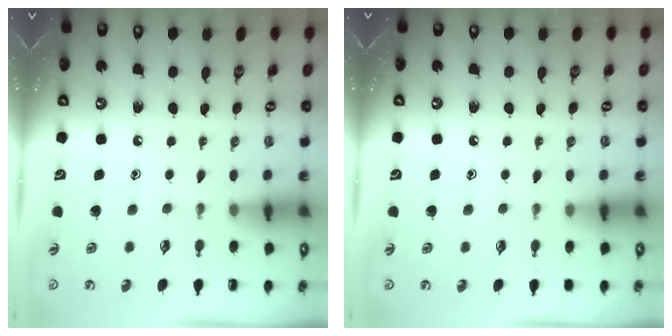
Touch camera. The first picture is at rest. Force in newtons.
{"total": 3.7, "press": 3.6, "slide": 0.4}